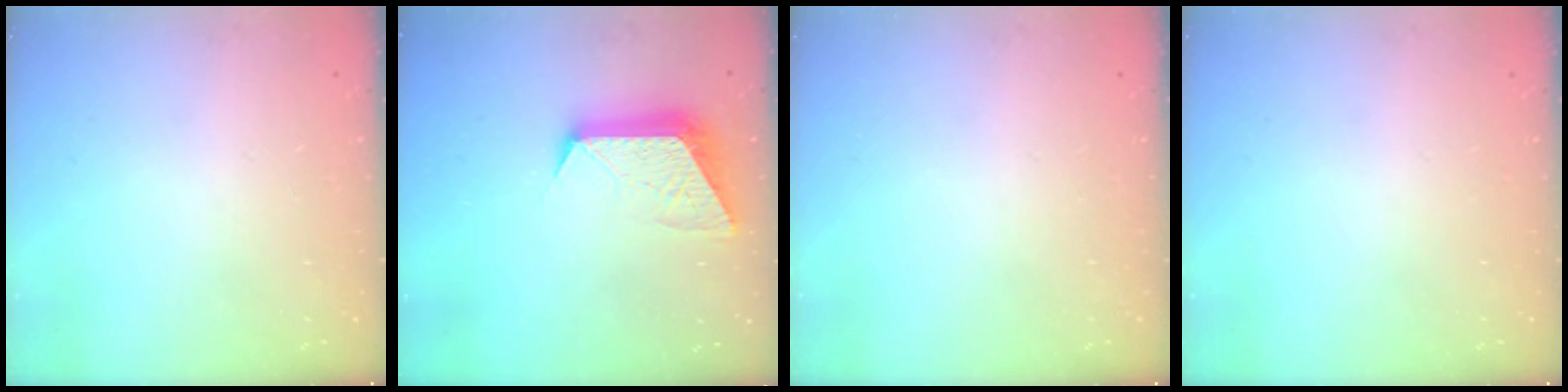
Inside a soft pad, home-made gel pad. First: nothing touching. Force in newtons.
{"total": 11.5, "press": 11.4, "slide": 1.0}
{"total": 0.0}
{"total": 0.0}